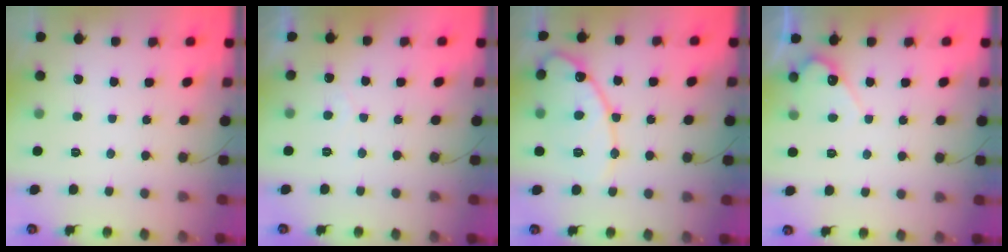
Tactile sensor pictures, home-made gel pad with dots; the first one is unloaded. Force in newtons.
{"total": 2.3, "press": 2.3, "slide": 0.1}
{"total": 15.4, "press": 15.4, "slide": 1.3}
{"total": 5.5, "press": 5.5, "slide": 0.3}